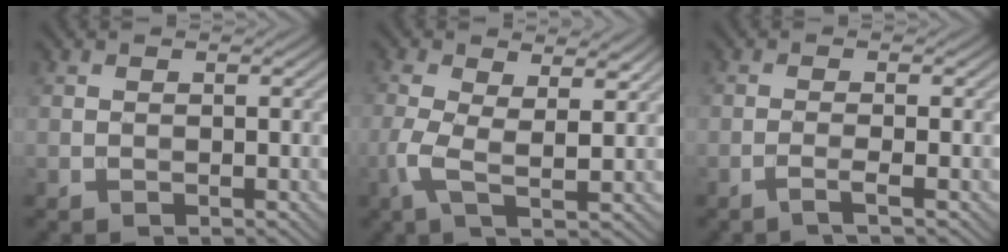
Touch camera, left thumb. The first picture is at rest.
{"total": 5.7, "force": [0.4, 2.1, 5.2], "torque": [-0.128, -0.001, 0.002]}
{"total": 1.9, "force": [-1.0, 0.1, 1.6], "torque": [-0.023, 0.007, -0.032]}